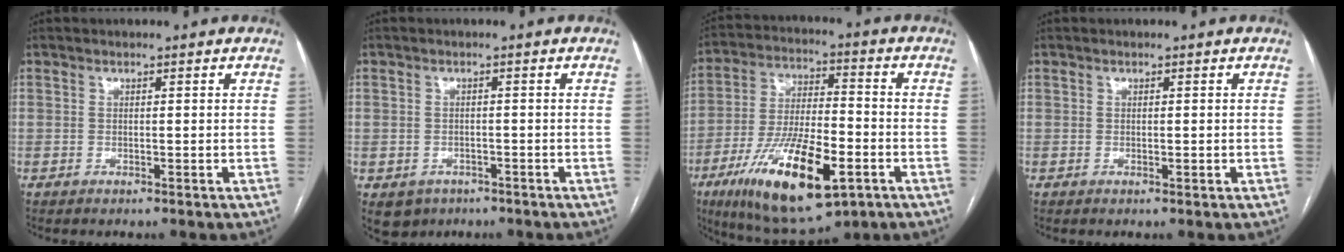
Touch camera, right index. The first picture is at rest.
{"total": 4.4, "force": [-2.4, 3.6, 0.8], "torque": [-0.010, 0.003, -0.029]}
{"total": 19.2, "force": [-8.5, 5.7, 16.2], "torque": [-0.317, -0.021, -0.135]}
{"total": 0.7, "force": [-0.1, 0.2, 0.6], "torque": [-0.012, -0.003, 0.000]}